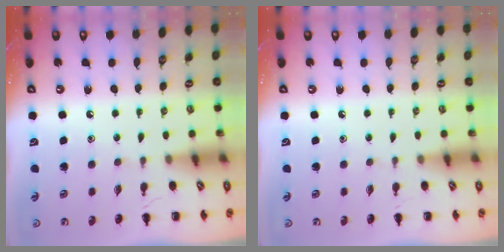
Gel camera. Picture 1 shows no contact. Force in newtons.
{"total": 0.0}